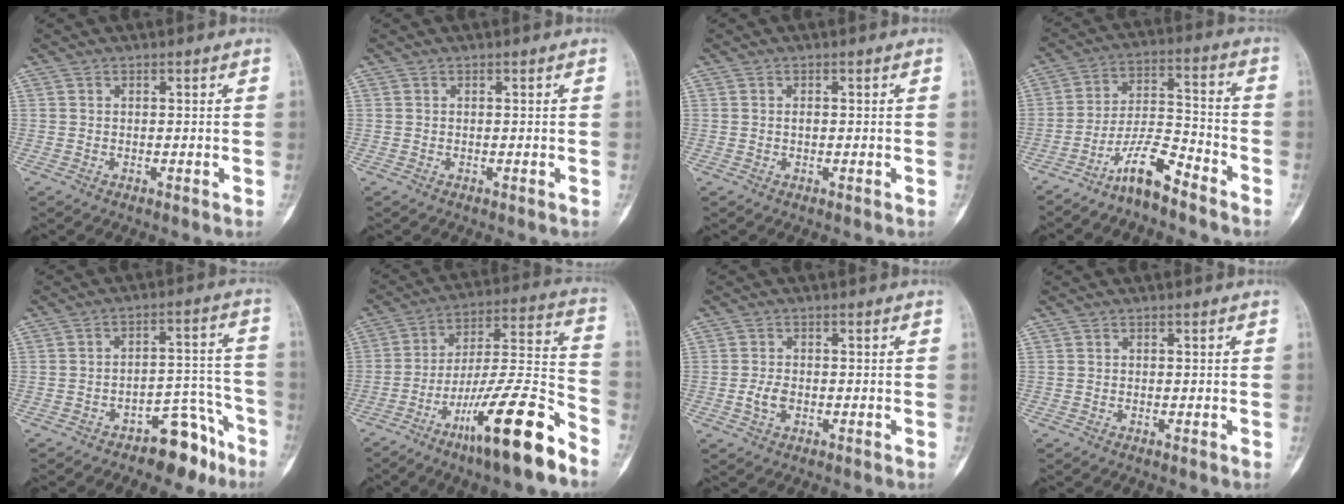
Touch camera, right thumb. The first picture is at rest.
{"total": 0.0}
{"total": 0.6, "force": [0.0, 0.3, 0.5], "torque": [-0.008, 0.001, -0.001]}
{"total": 9.3, "force": [-7.1, 2.2, 5.6], "torque": [-0.104, 0.069, -0.134]}
{"total": 9.2, "force": [-6.6, 4.4, 4.7], "torque": [-0.031, 0.087, -0.098]}
{"total": 21.3, "force": [-12.9, 3.0, 16.6], "torque": [-0.292, 0.071, -0.217]}
{"total": 2.8, "force": [-0.7, 1.7, 2.1], "torque": [-0.042, 0.006, -0.015]}
{"total": 0.0}